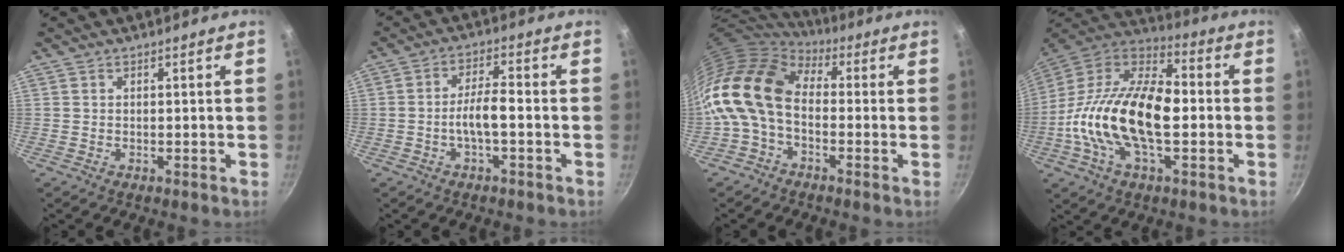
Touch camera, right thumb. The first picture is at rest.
{"total": 5.5, "force": [-1.6, 1.5, 5.0], "torque": [-0.095, 0.027, -0.034]}
{"total": 14.1, "force": [-0.9, 9.4, 10.5], "torque": [-0.187, 0.029, -0.038]}
{"total": 23.9, "force": [-2.7, 12.4, 20.2], "torque": [-0.362, 0.042, -0.066]}